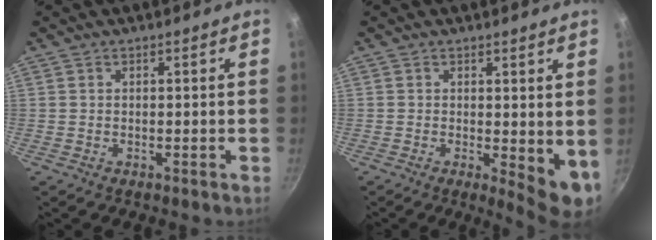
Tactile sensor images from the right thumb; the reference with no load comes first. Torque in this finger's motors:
{"motor_torque": [-0.24, 0.76, -0.07, 0.10, 0.05]}